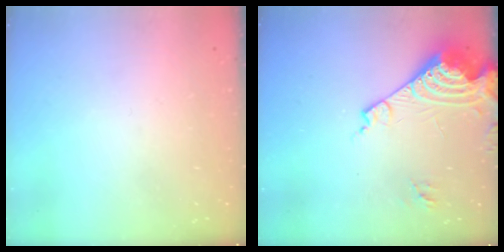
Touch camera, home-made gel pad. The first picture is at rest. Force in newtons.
{"total": 17.3, "press": 17.1, "slide": 2.2}